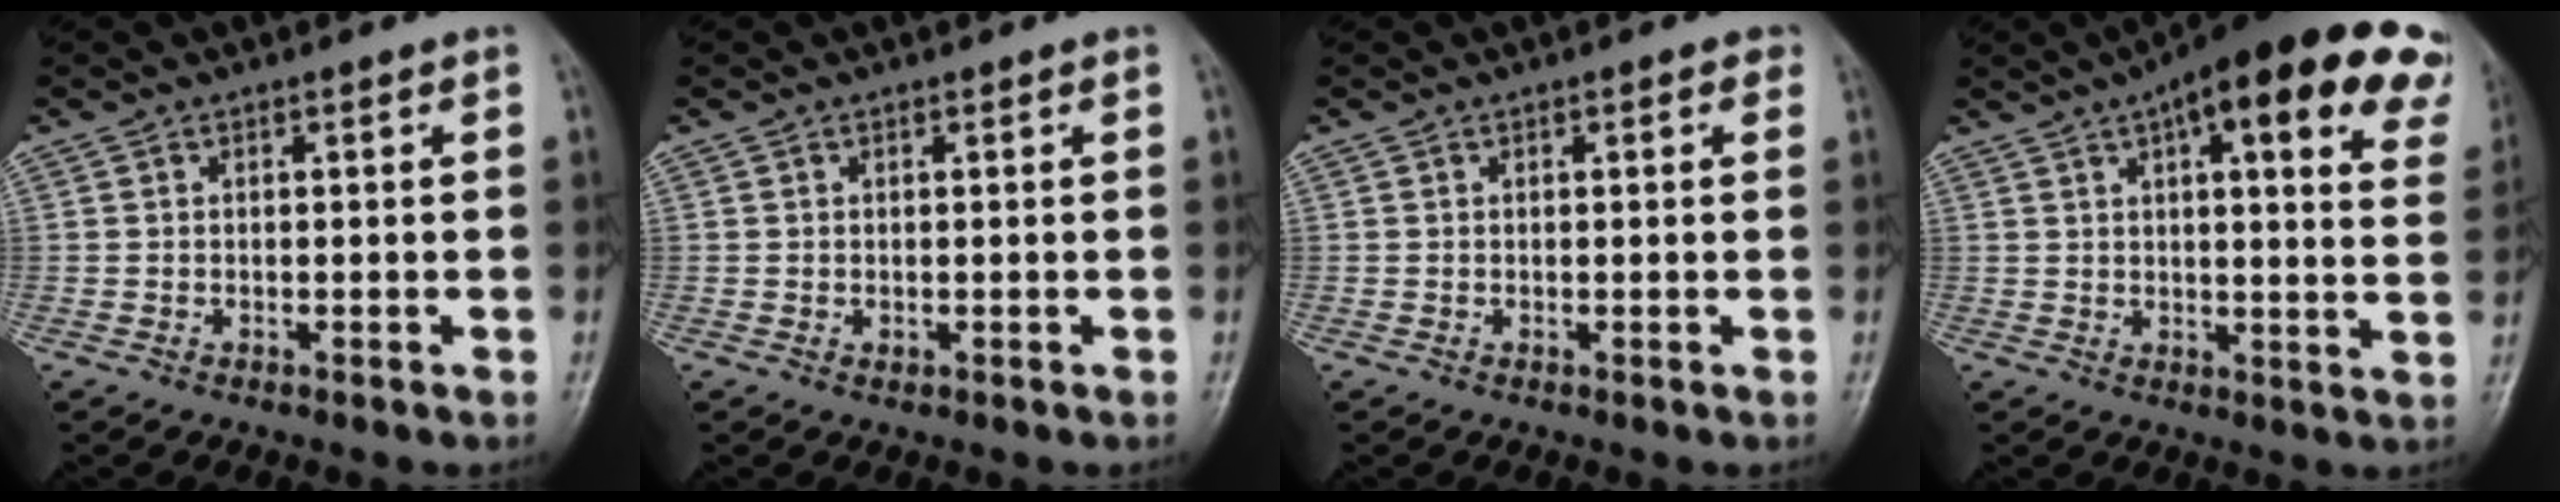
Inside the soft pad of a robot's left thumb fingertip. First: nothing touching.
{"total": 0.6, "force": [0.2, 0.4, 0.4], "torque": [-0.002, -0.001, 0.003]}
{"total": 1.3, "force": [0.6, 0.6, 1.0], "torque": [-0.008, 0.001, 0.005]}
{"total": 25.0, "force": [13.7, 8.0, 19.3], "torque": [-0.231, -0.001, 0.160]}